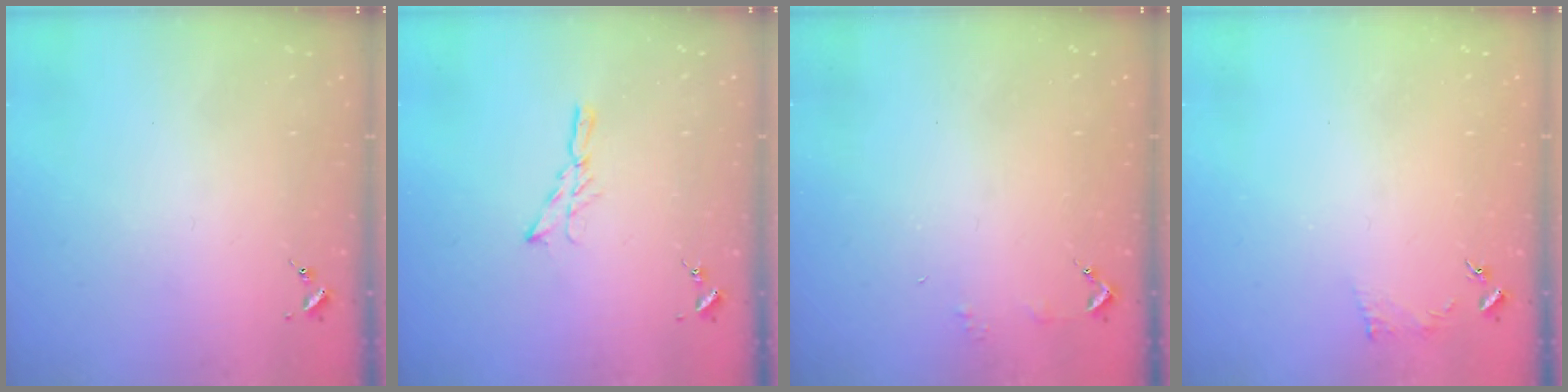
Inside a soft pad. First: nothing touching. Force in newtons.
{"total": 5.8, "press": 5.7, "slide": 0.6}
{"total": 2.9, "press": 2.8, "slide": 0.3}
{"total": 3.4, "press": 3.3, "slide": 0.5}